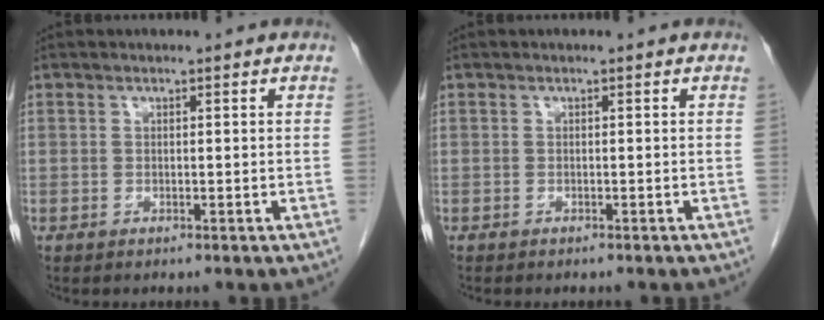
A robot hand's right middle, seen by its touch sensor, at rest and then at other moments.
{"total": 1.4, "force": [-1.2, 0.4, 0.6], "torque": [-0.014, -0.003, -0.015]}